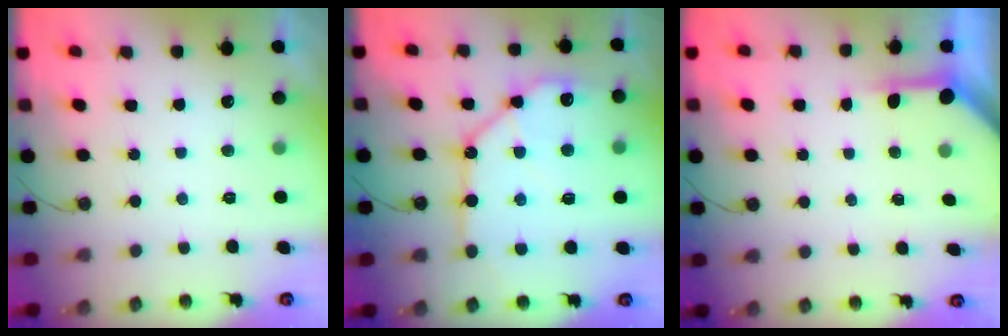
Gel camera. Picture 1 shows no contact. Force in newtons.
{"total": 15.6, "press": 15.5, "slide": 1.8}
{"total": 3.9, "press": 3.8, "slide": 0.5}